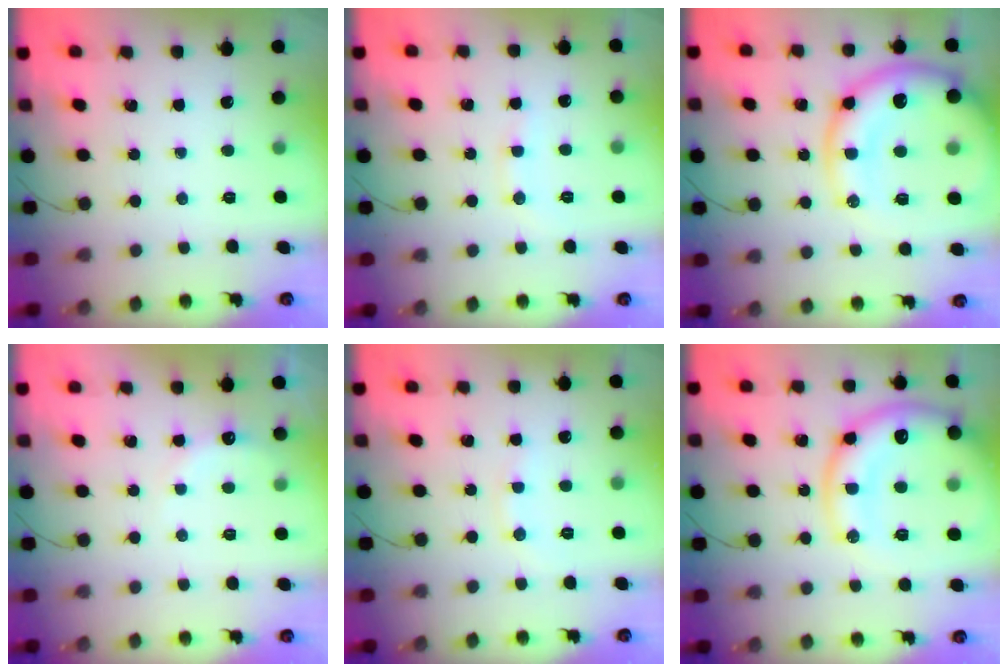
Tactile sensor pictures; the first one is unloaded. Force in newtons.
{"total": 6.5, "press": 6.4, "slide": 1.4}
{"total": 19.2, "press": 18.9, "slide": 3.5}
{"total": 5.5, "press": 5.4, "slide": 1.0}
{"total": 4.9, "press": 4.8, "slide": 1.1}
{"total": 18.5, "press": 18.3, "slide": 2.3}